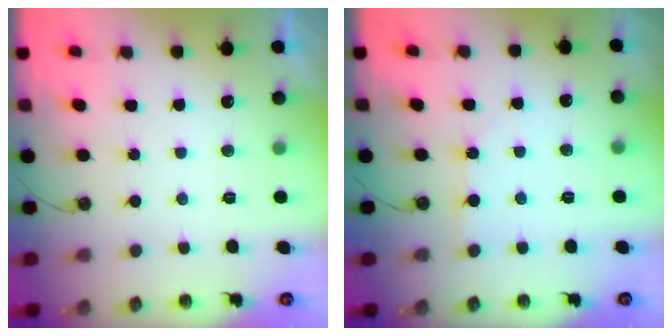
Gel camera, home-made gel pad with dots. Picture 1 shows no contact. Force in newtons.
{"total": 3.1, "press": 3.1, "slide": 0.4}